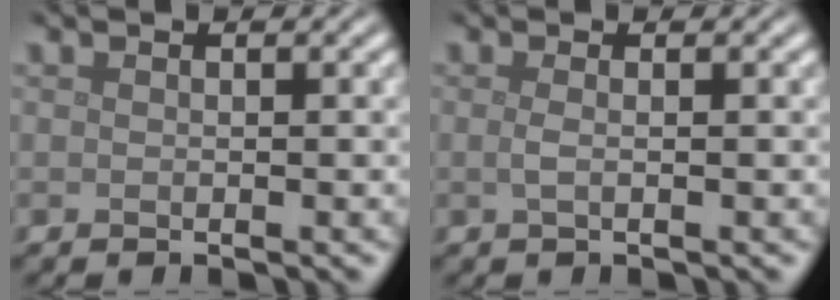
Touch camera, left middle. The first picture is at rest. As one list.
[{"total": 1.1, "force": [0.0, 0.4, 1.0], "torque": [-0.020, 0.000, -0.003]}]